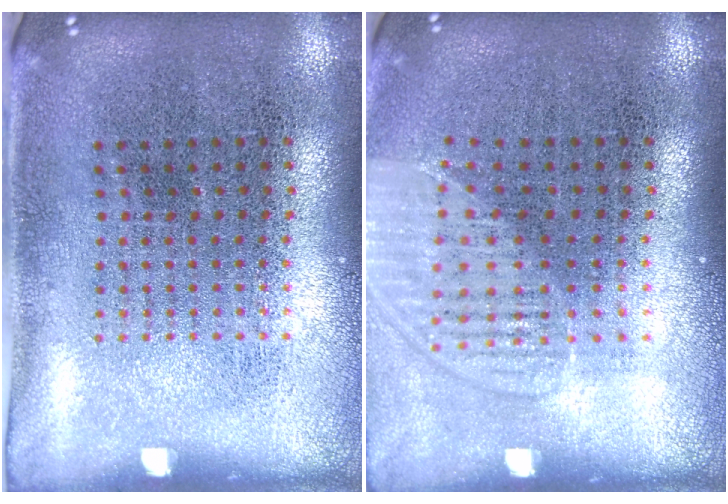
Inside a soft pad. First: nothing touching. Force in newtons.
{"total": 1.4, "press": 1.2, "slide": 0.7}